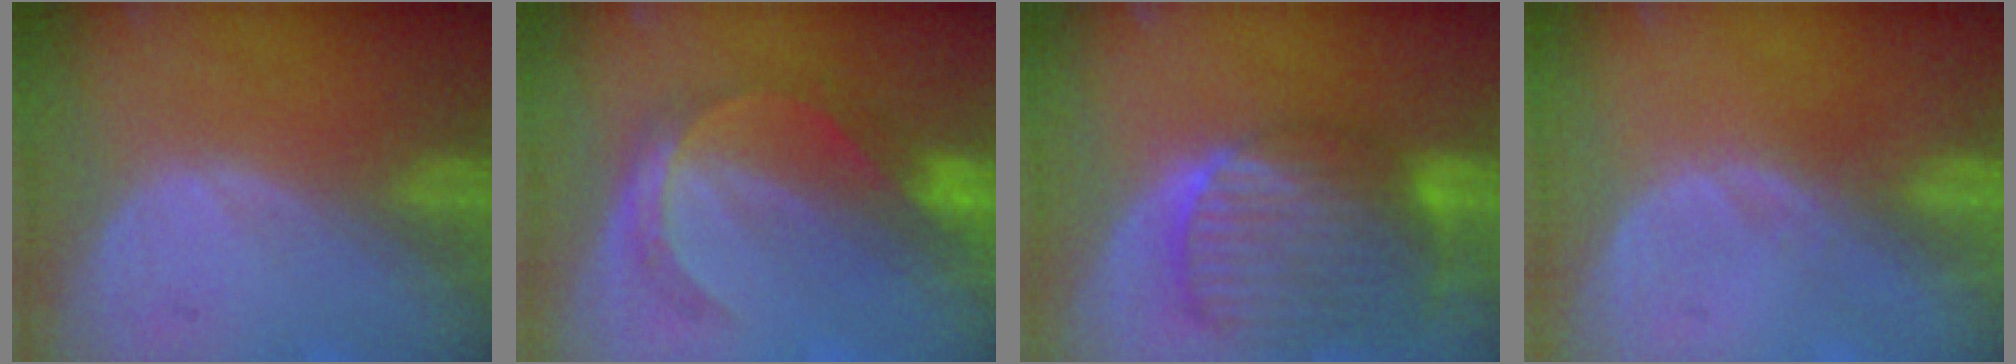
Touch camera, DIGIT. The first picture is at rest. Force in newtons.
{"total": 5.3, "press": 5.0, "slide": 1.7}
{"total": 10.7, "press": 9.2, "slide": 5.4}
{"total": 0.8, "press": 0.6, "slide": 0.5}